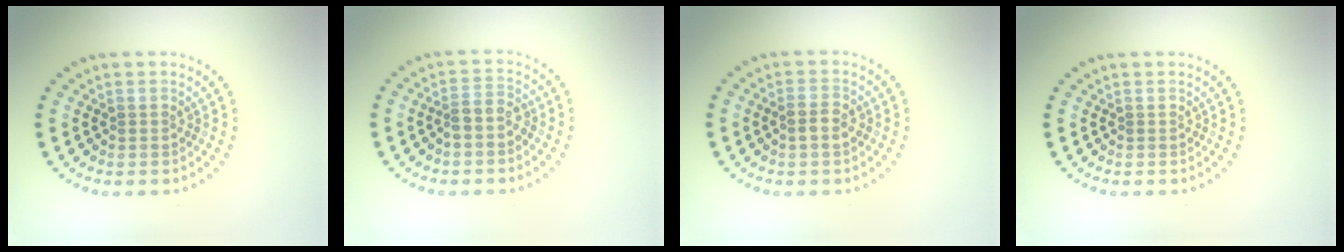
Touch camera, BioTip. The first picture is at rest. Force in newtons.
{"total": 2.0, "press": 1.8, "slide": 0.9}
{"total": 1.6, "press": 1.6, "slide": 0.2}
{"total": 0.0}